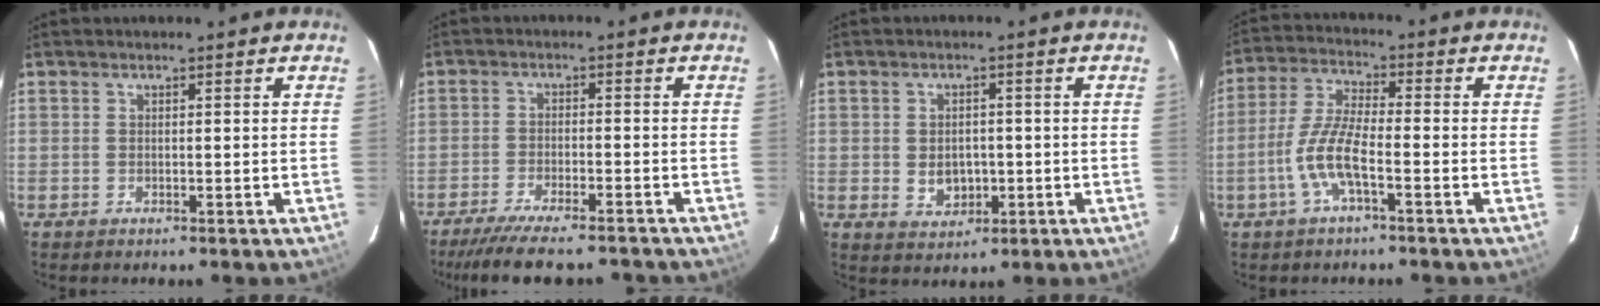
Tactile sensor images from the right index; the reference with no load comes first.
{"total": 14.0, "force": [-12.1, 2.7, 6.5], "torque": [-0.136, -0.022, -0.186]}
{"total": 5.2, "force": [-0.8, 4.1, 3.1], "torque": [-0.057, -0.001, -0.004]}
{"total": 8.3, "force": [-3.3, 1.6, 7.4], "torque": [-0.164, 0.003, -0.067]}